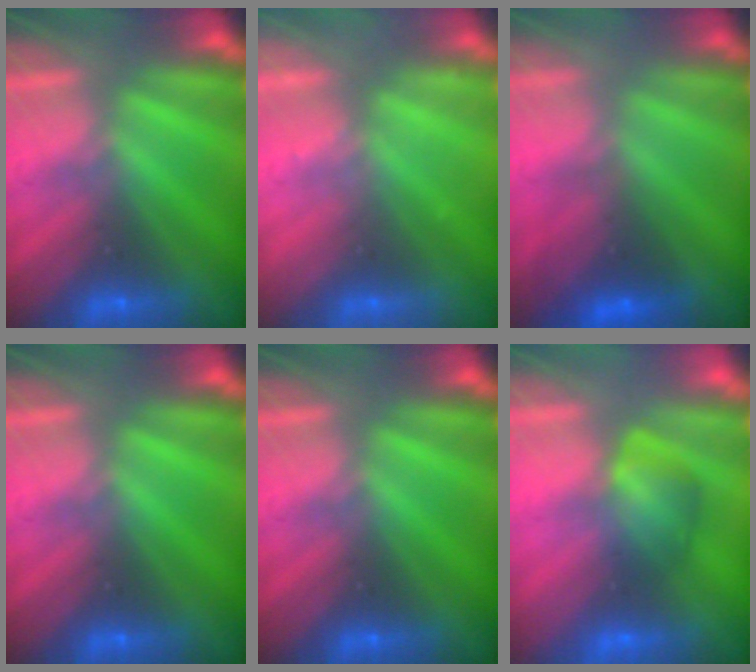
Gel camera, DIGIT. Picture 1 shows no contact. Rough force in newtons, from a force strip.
{"total": 2.2}
{"total": 2.8}
{"total": 0.0}
{"total": 0.0}
{"total": 3.0}